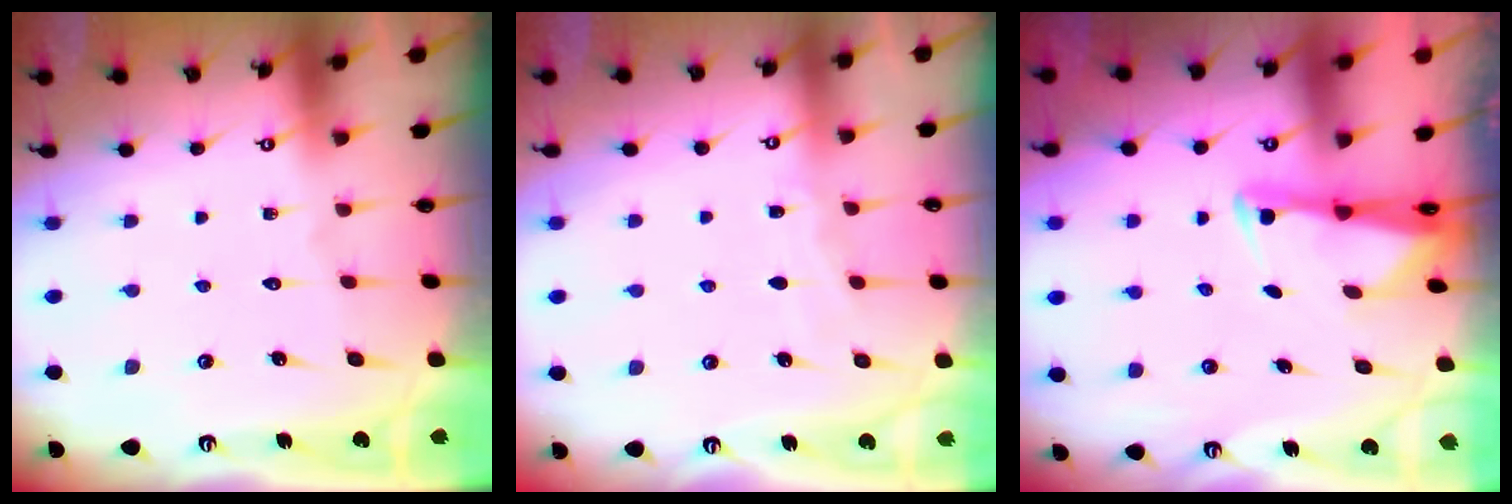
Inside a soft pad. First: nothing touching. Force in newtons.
{"total": 4.1, "press": 4.0, "slide": 0.6}
{"total": 2.6, "press": 2.6, "slide": 0.5}